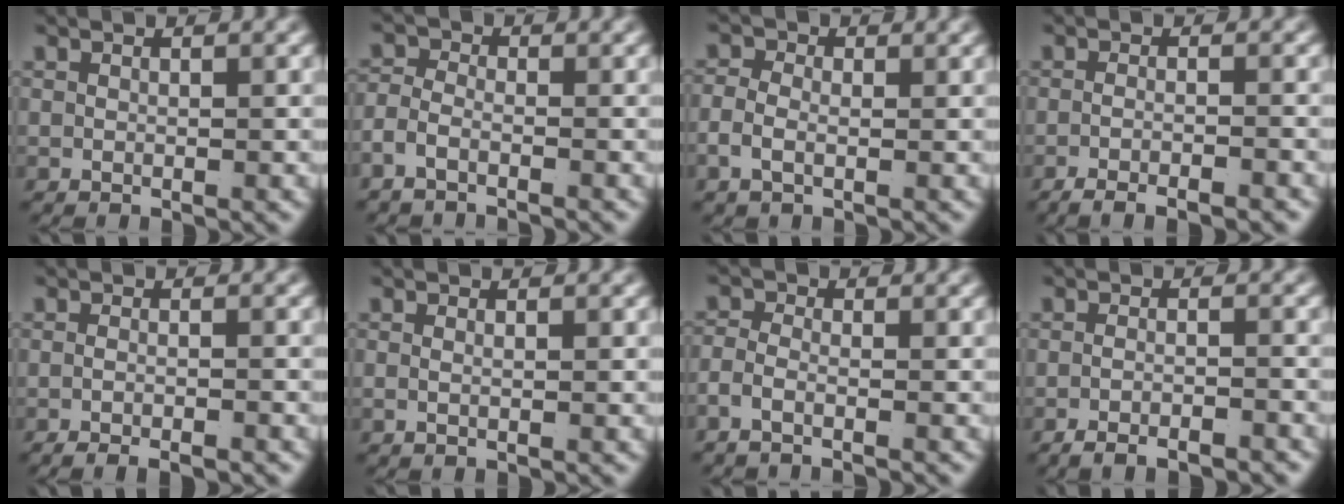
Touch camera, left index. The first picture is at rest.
{"total": 2.6, "force": [-2.1, 1.1, 0.9], "torque": [-0.028, -0.016, -0.033]}
{"total": 1.8, "force": [-0.6, 1.2, 1.2], "torque": [-0.039, -0.012, -0.008]}
{"total": 3.7, "force": [-3.4, 0.5, 1.5], "torque": [-0.026, -0.009, -0.051]}
{"total": 2.7, "force": [-2.3, 0.2, 1.3], "torque": [-0.023, -0.006, -0.035]}
{"total": 0.6, "force": [-0.1, -0.1, 0.6], "torque": [-0.014, -0.006, 0.002]}
{"total": 2.3, "force": [-1.8, 0.8, 1.2], "torque": [-0.036, -0.012, -0.029]}
{"total": 3.3, "force": [-3.1, 0.4, 1.0], "torque": [-0.014, -0.008, -0.049]}